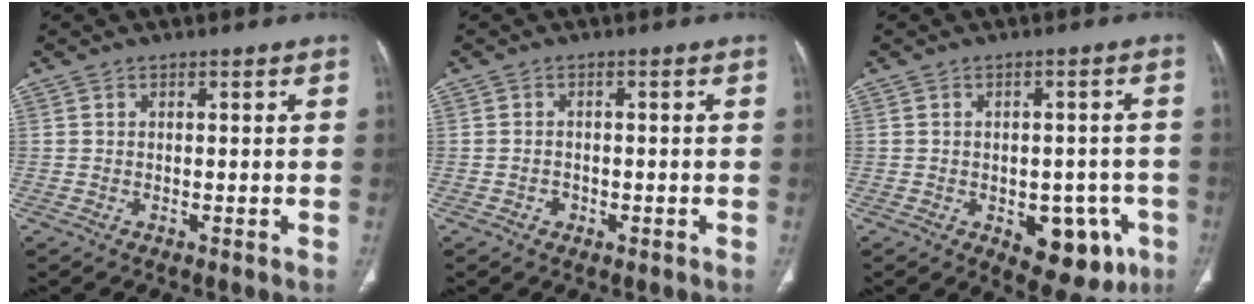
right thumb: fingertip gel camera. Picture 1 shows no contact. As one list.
[{"total": 1.5, "force": [-0.6, 1.2, 0.5], "torque": [-0.002, 0.006, -0.010]}, {"total": 11.4, "force": [-4.4, 6.5, 8.3], "torque": [-0.063, 0.016, -0.044]}]